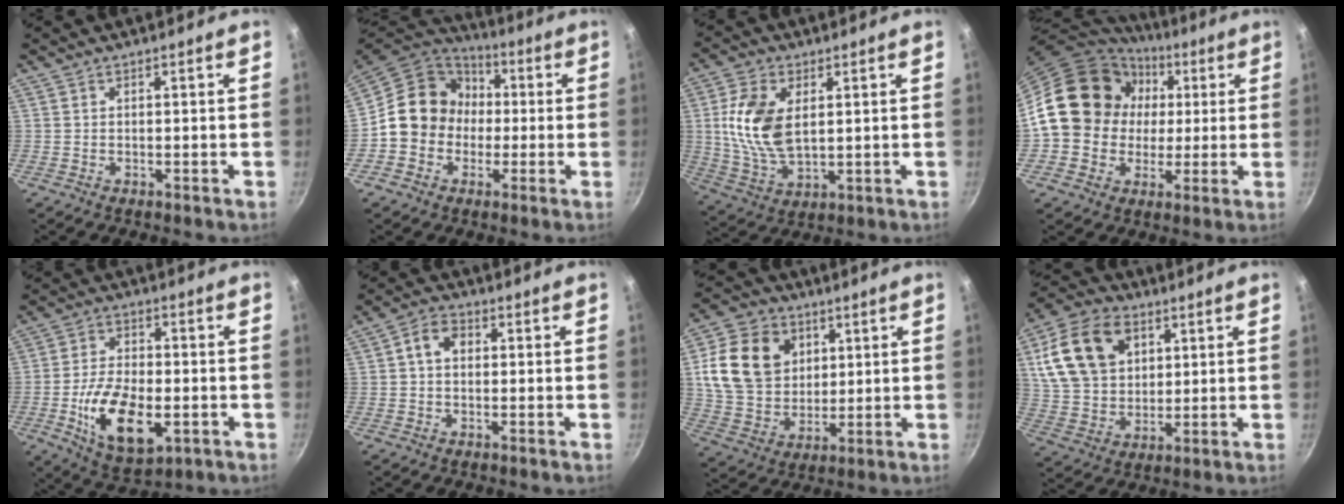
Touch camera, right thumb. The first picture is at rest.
{"total": 14.0, "force": [-0.4, 12.6, 6.1], "torque": [-0.060, 0.040, -0.024]}
{"total": 13.1, "force": [2.5, 7.5, 10.4], "torque": [-0.198, -0.014, 0.054]}
{"total": 18.1, "force": [2.4, 15.9, 8.2], "torque": [-0.117, 0.021, 0.036]}
{"total": 14.9, "force": [-3.6, 8.0, 12.0], "torque": [-0.204, 0.008, -0.056]}
{"total": 5.0, "force": [0.8, 3.7, 3.3], "torque": [-0.044, 0.011, 0.003]}
{"total": 17.7, "force": [4.8, 13.8, 10.0], "torque": [-0.167, -0.010, 0.090]}
{"total": 17.7, "force": [6.1, 12.7, 10.7], "torque": [-0.182, -0.001, 0.112]}